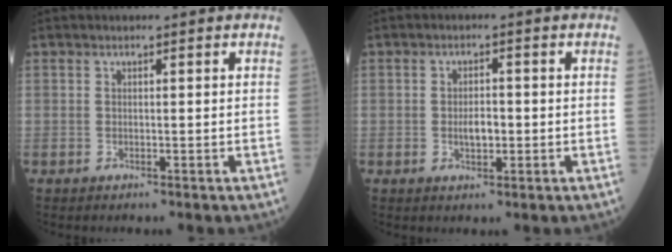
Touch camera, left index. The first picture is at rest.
{"total": 2.8, "force": [-0.5, 1.3, 2.5], "torque": [-0.046, 0.002, -0.006]}